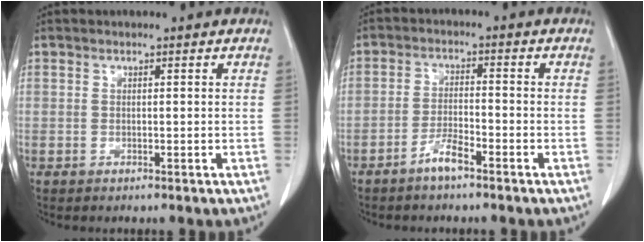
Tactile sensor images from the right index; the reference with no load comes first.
{"total": 3.9, "force": [-2.9, 0.5, 2.6], "torque": [-0.051, 0.000, -0.056]}